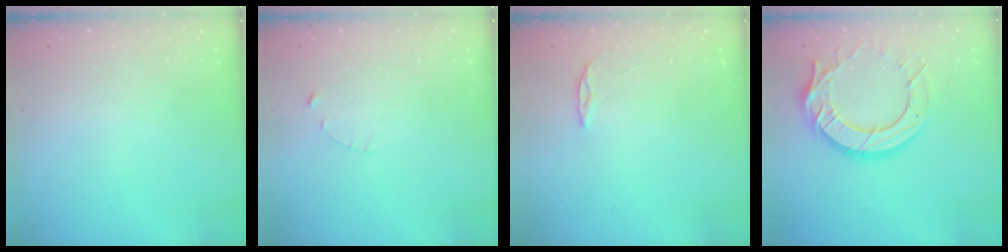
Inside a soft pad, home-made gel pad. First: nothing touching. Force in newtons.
{"total": 1.2, "press": 1.1, "slide": 0.2}
{"total": 2.4, "press": 2.4, "slide": 0.2}
{"total": 17.4, "press": 17.3, "slide": 1.7}